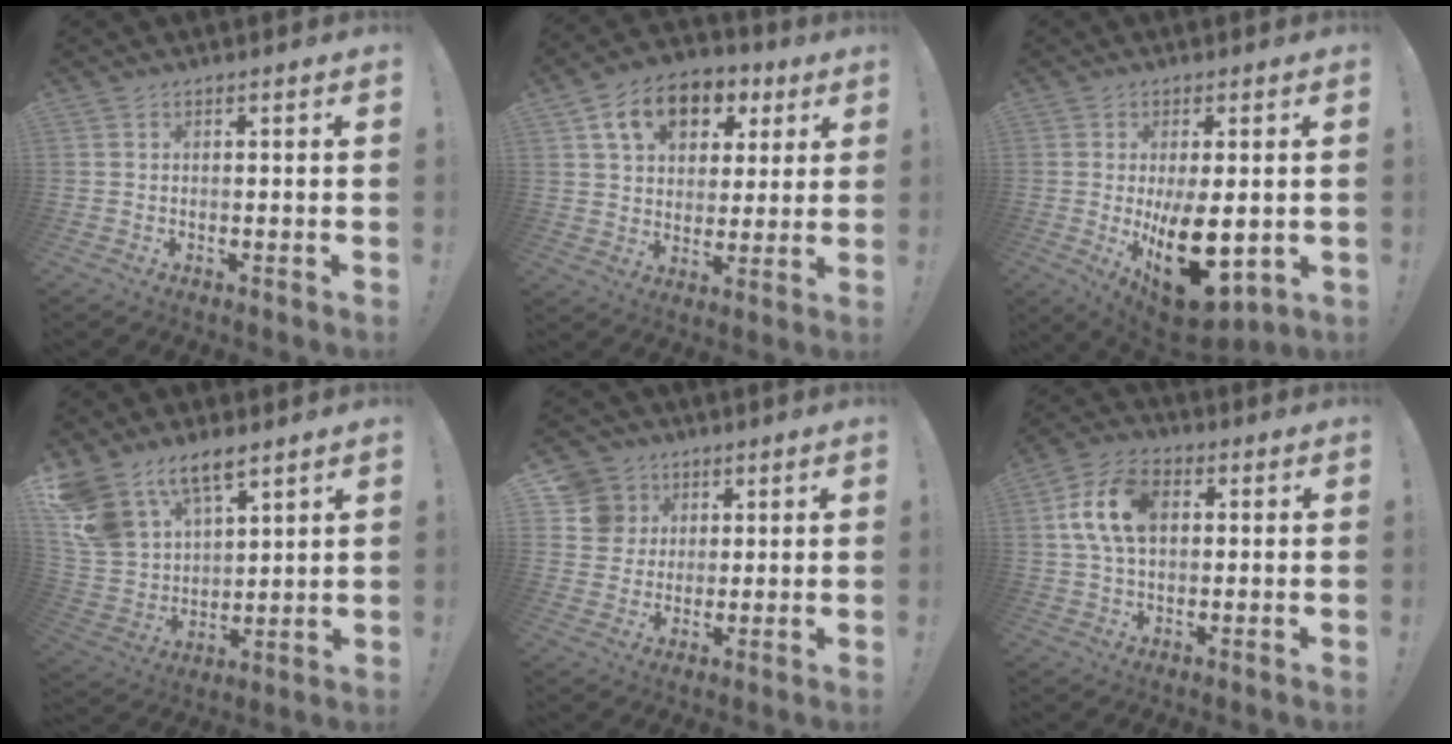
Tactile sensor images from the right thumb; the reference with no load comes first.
{"total": 13.8, "force": [6.5, 10.0, 7.1], "torque": [-0.104, -0.022, 0.121]}
{"total": 18.3, "force": [-1.7, 9.4, 15.6], "torque": [-0.234, -0.013, -0.003]}
{"total": 14.2, "force": [10.1, 7.8, 6.2], "torque": [-0.132, -0.069, 0.198]}
{"total": 9.7, "force": [3.4, 8.8, 2.2], "torque": [-0.023, -0.015, 0.072]}
{"total": 13.4, "force": [2.7, 8.7, 9.7], "torque": [-0.189, 0.014, 0.055]}